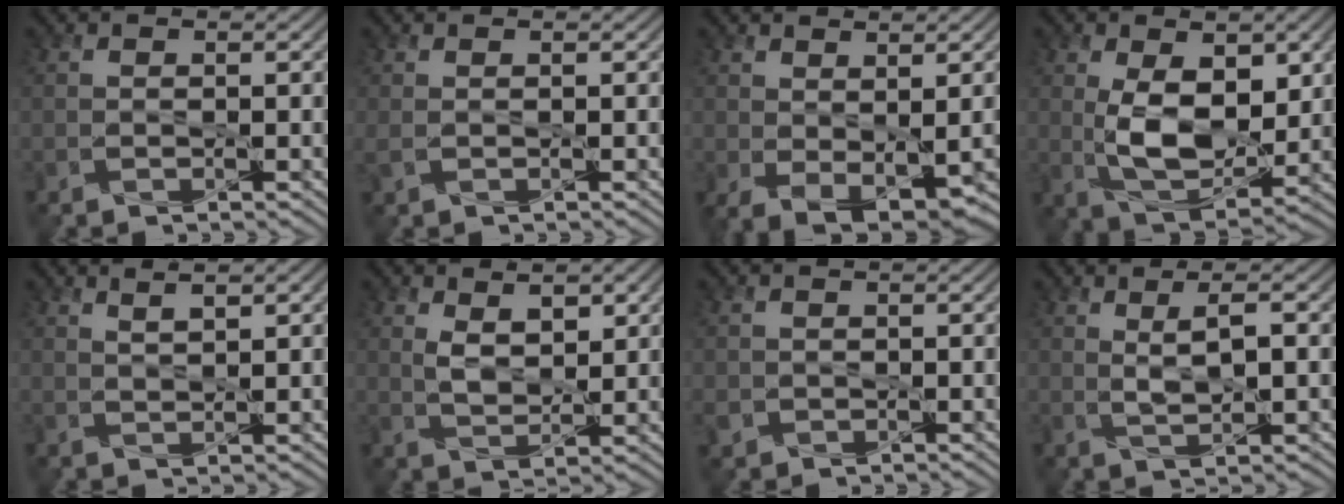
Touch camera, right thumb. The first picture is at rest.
{"total": 1.0, "force": [0.1, 0.6, 0.8], "torque": [-0.024, 0.002, 0.003]}
{"total": 6.0, "force": [-0.6, 3.2, 5.0], "torque": [-0.100, -0.027, 0.011]}
{"total": 8.9, "force": [1.1, 5.2, 7.2], "torque": [-0.140, -0.007, 0.022]}
{"total": 2.3, "force": [1.5, 0.4, 1.6], "torque": [-0.023, -0.005, 0.031]}
{"total": 4.1, "force": [1.7, 2.1, 3.0], "torque": [-0.064, -0.005, 0.035]}
{"total": 1.8, "force": [-0.7, 1.6, 0.3], "torque": [-0.009, -0.009, -0.017]}
{"total": 3.0, "force": [0.8, 0.8, 2.8], "torque": [-0.053, -0.003, 0.019]}